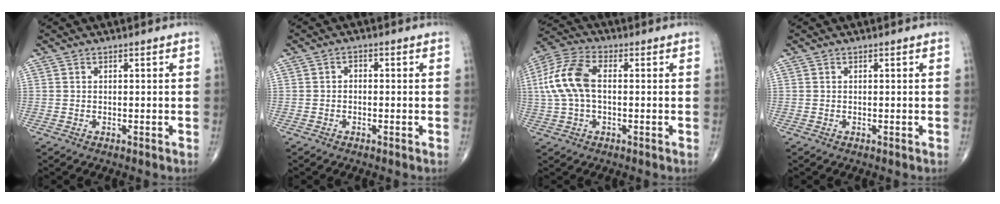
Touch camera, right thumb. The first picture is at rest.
{"total": 1.5, "force": [-0.3, 1.1, 1.0], "torque": [-0.004, 0.009, -0.013]}
{"total": 11.4, "force": [0.6, 6.3, 9.4], "torque": [-0.214, 0.027, 0.007]}
{"total": 0.0}